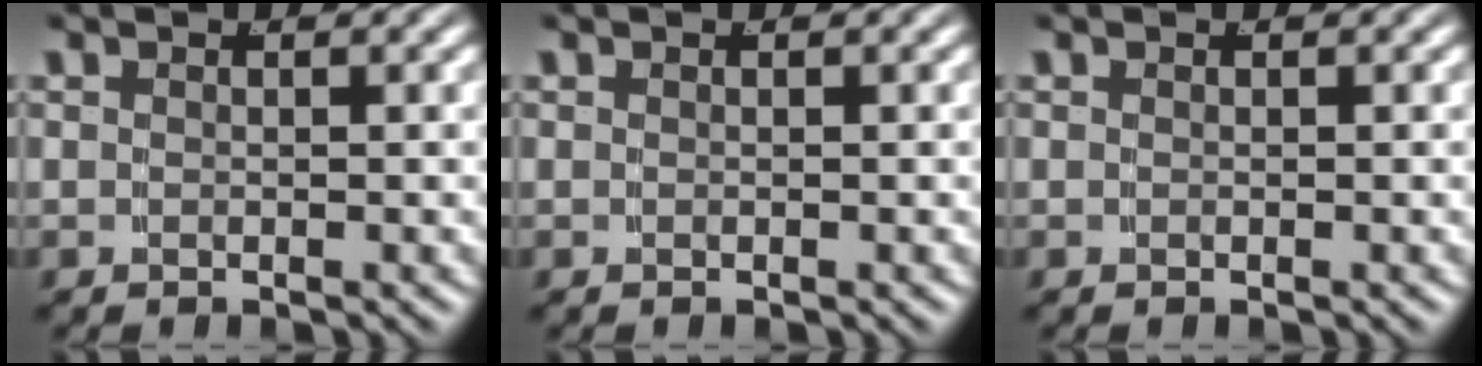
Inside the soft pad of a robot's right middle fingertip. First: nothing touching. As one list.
[{"total": 0.0}, {"total": 0.0}]